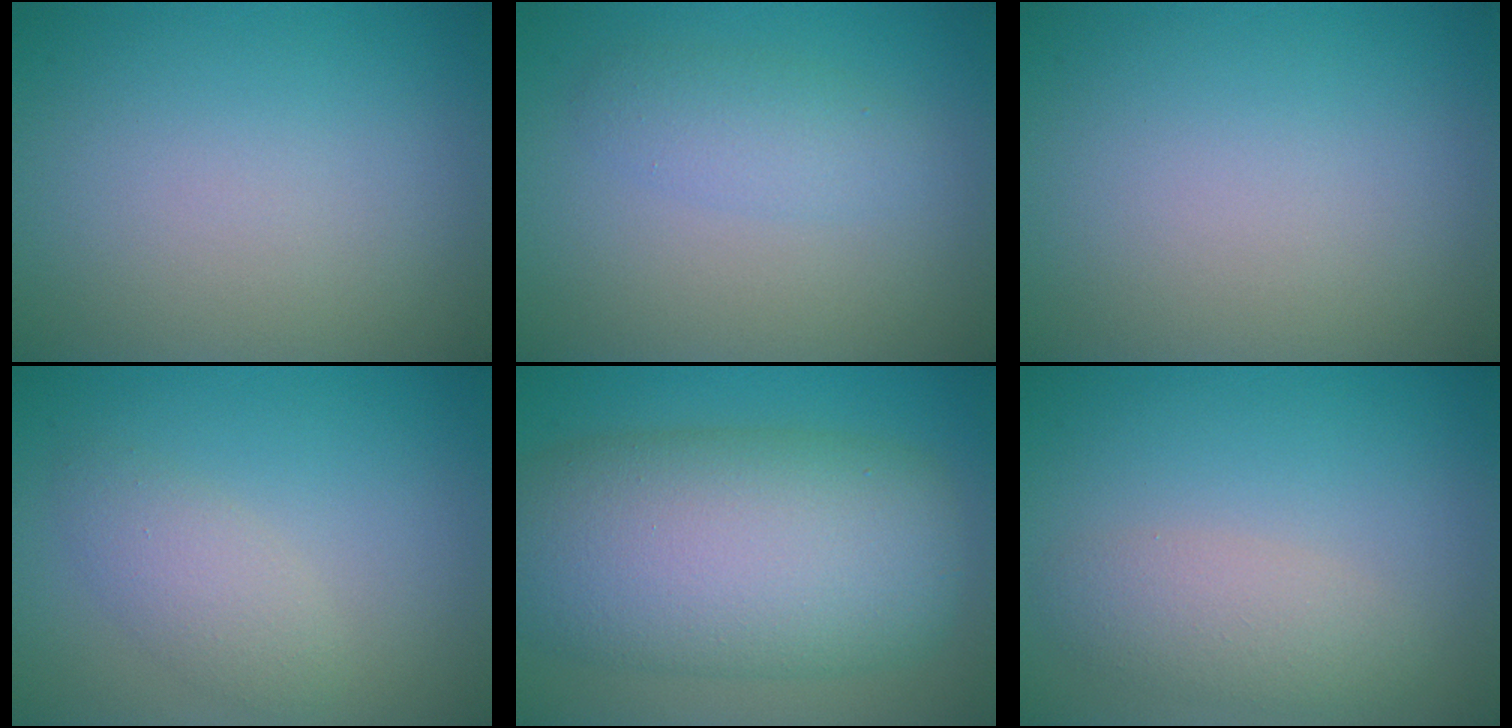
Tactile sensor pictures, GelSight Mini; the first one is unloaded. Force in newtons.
{"total": 2.2, "press": 2.2, "slide": 0.1}
{"total": 0.0}
{"total": 2.4, "press": 2.4, "slide": 0.1}
{"total": 12.7, "press": 12.7, "slide": 0.4}
{"total": 3.0, "press": 3.0, "slide": 0.1}